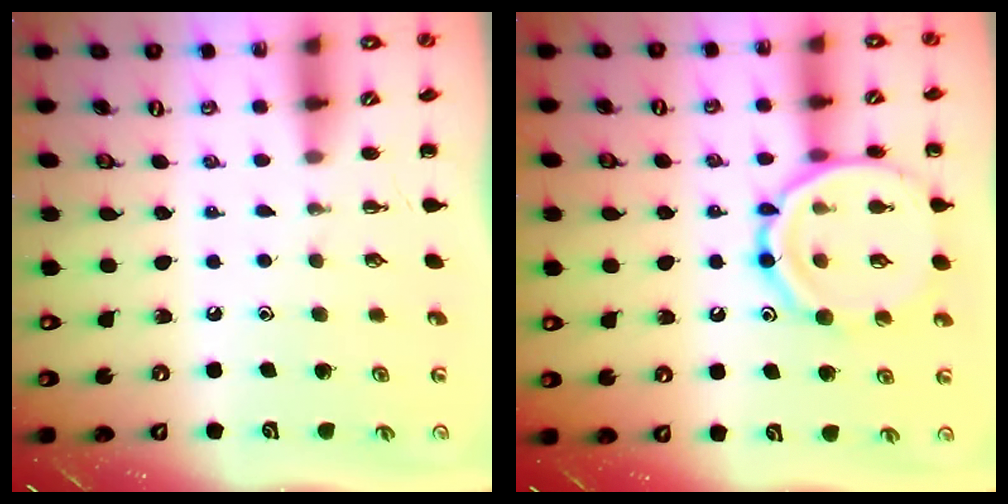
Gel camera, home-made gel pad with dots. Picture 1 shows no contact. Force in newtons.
{"total": 16.9, "press": 16.8, "slide": 1.9}